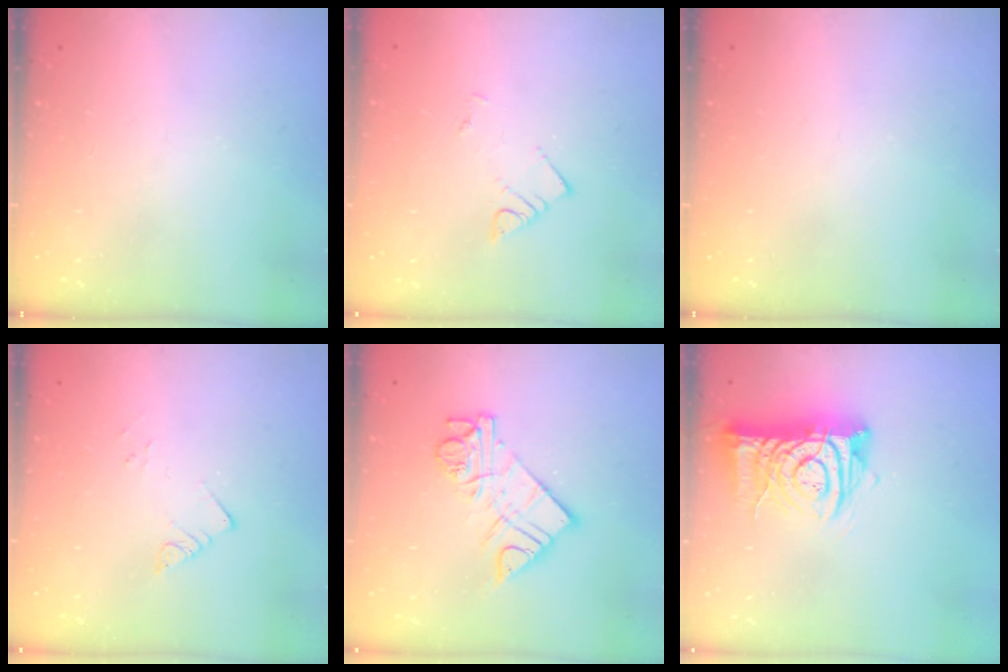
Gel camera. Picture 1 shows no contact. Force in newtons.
{"total": 3.6, "press": 3.6, "slide": 0.1}
{"total": 0.0}
{"total": 3.6, "press": 3.6, "slide": 0.4}
{"total": 12.0, "press": 11.9, "slide": 1.0}
{"total": 11.6, "press": 11.5, "slide": 1.4}